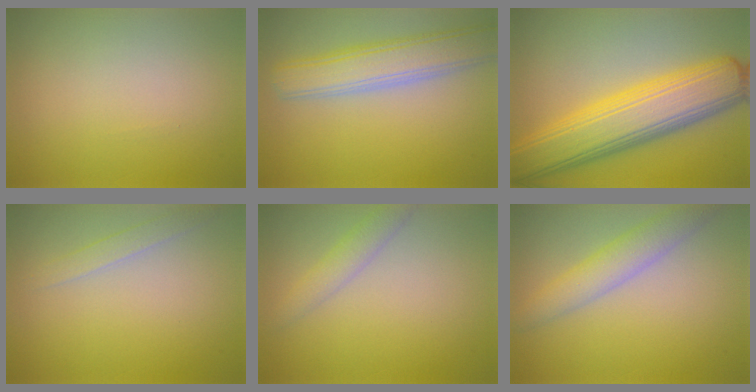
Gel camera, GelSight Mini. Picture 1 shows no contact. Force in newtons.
{"total": 5.9, "press": 5.9, "slide": 0.6}
{"total": 10.0, "press": 10.0, "slide": 0.2}
{"total": 1.4, "press": 1.4, "slide": 0.1}
{"total": 2.1, "press": 2.1, "slide": 0.1}
{"total": 3.9, "press": 3.9, "slide": 0.1}